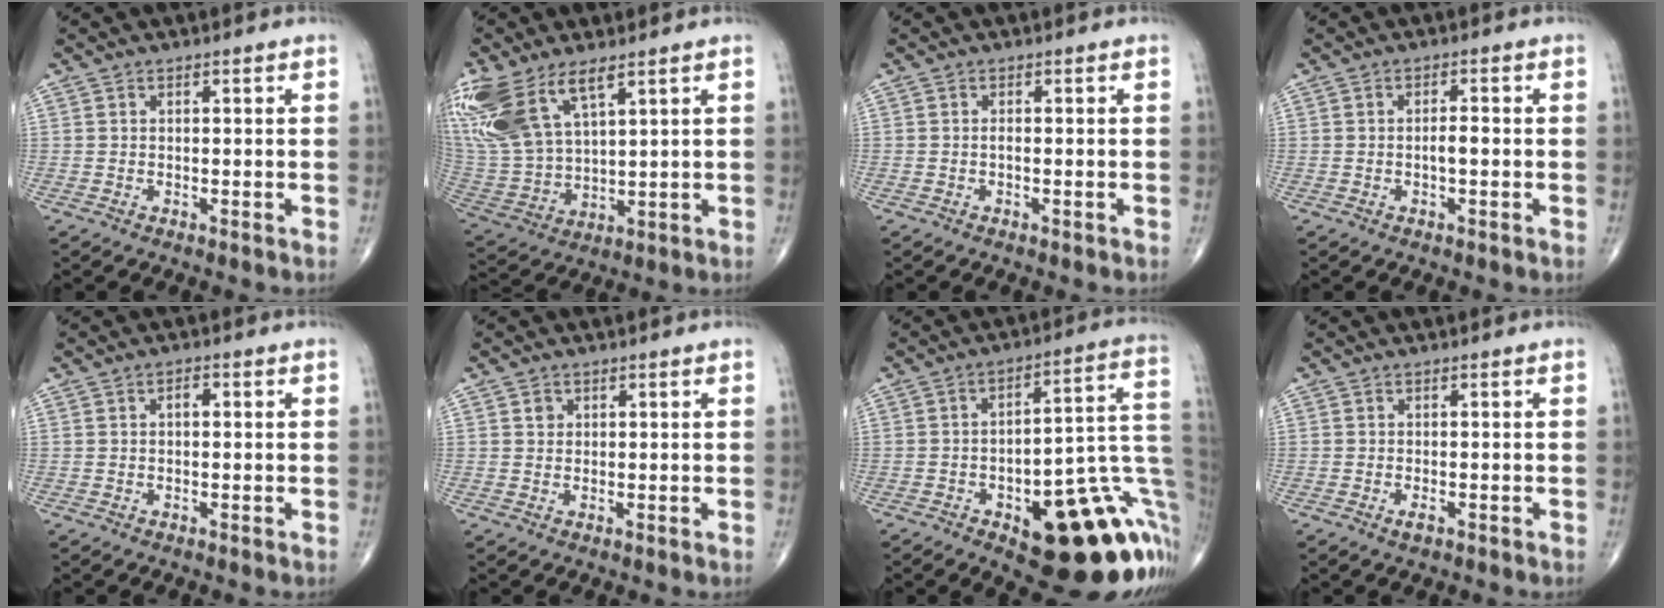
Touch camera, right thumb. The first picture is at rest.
{"total": 18.3, "force": [10.1, 8.4, 12.8], "torque": [-0.296, -0.024, 0.213]}
{"total": 0.6, "force": [-0.3, 0.1, 0.5], "torque": [-0.009, -0.001, -0.005]}
{"total": 2.1, "force": [-0.4, 0.7, 1.9], "torque": [-0.030, 0.005, -0.009]}
{"total": 1.6, "force": [0.2, 0.9, 1.3], "torque": [-0.020, 0.005, 0.002]}
{"total": 1.3, "force": [0.5, 1.1, 0.4], "torque": [0.001, -0.001, 0.006]}
{"total": 25.5, "force": [-8.0, 9.9, 22.1], "torque": [-0.210, 0.050, -0.091]}
{"total": 1.3, "force": [-0.7, 0.5, 1.0], "torque": [-0.017, -0.001, -0.013]}